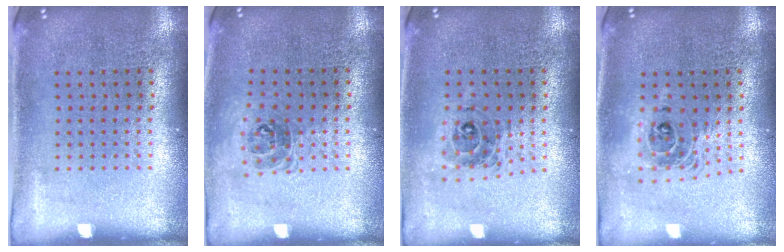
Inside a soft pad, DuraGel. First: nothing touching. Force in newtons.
{"total": 1.1, "press": 0.9, "slide": 0.5}
{"total": 0.8, "press": 0.8, "slide": 0.2}
{"total": 1.7, "press": 1.4, "slide": 0.9}